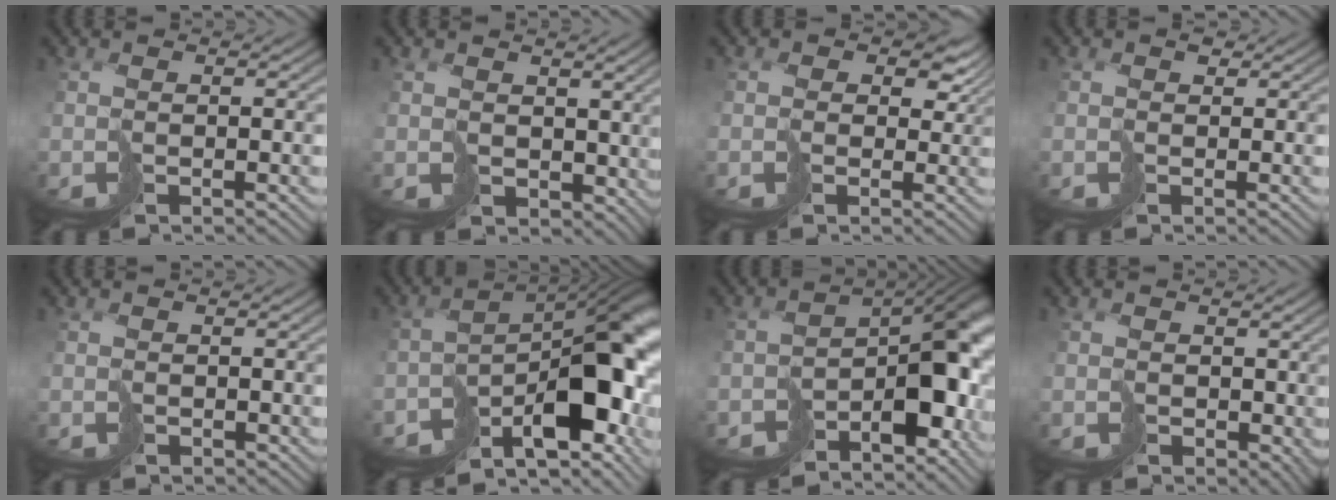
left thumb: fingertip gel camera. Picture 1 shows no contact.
{"total": 4.2, "force": [1.3, 3.4, 2.2], "torque": [-0.056, -0.014, 0.026]}
{"total": 4.3, "force": [1.8, 3.5, 1.8], "torque": [-0.031, -0.010, 0.031]}
{"total": 1.3, "force": [0.8, 1.0, 0.3], "torque": [0.000, 0.005, 0.012]}
{"total": 0.7, "force": [0.5, 0.5, -0.1], "torque": [-0.001, -0.001, 0.012]}
{"total": 14.5, "force": [-6.1, 7.1, 11.1], "torque": [-0.151, -0.036, -0.074]}
{"total": 11.5, "force": [-5.0, 6.4, 8.1], "torque": [-0.100, -0.028, -0.068]}
{"total": 2.5, "force": [0.9, 2.1, 1.0], "torque": [-0.024, -0.010, 0.022]}